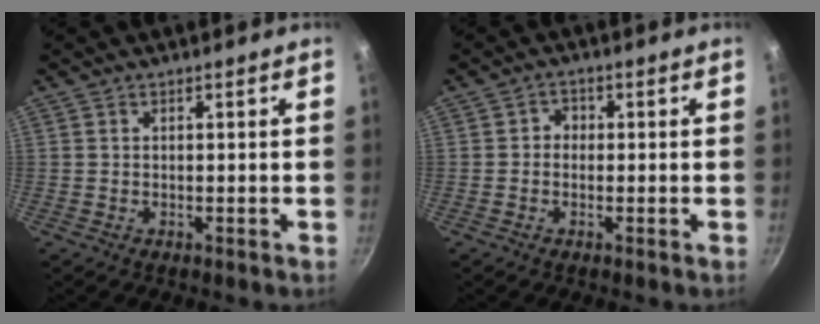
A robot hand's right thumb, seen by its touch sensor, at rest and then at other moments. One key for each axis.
{"total": 1.9, "fx": -0.3, "fy": 1.8, "fz": 0.8, "tx": -0.001, "ty": 0.006, "tz": -0.009}